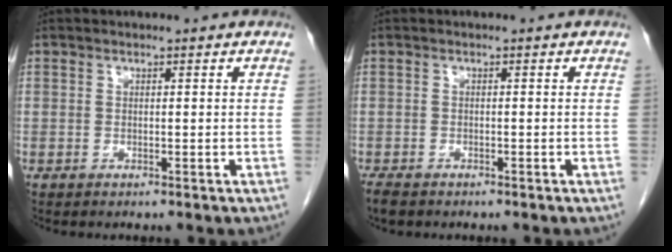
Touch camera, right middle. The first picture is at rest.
{"total": 2.7, "force": [-2.1, 1.0, 1.3], "torque": [-0.028, -0.007, -0.032]}